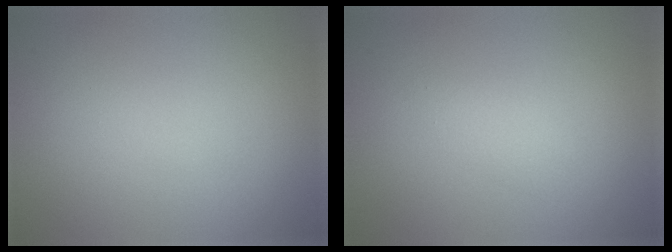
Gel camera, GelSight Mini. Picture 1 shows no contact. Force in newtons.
{"total": 1.0, "press": 1.0, "slide": 0.1}